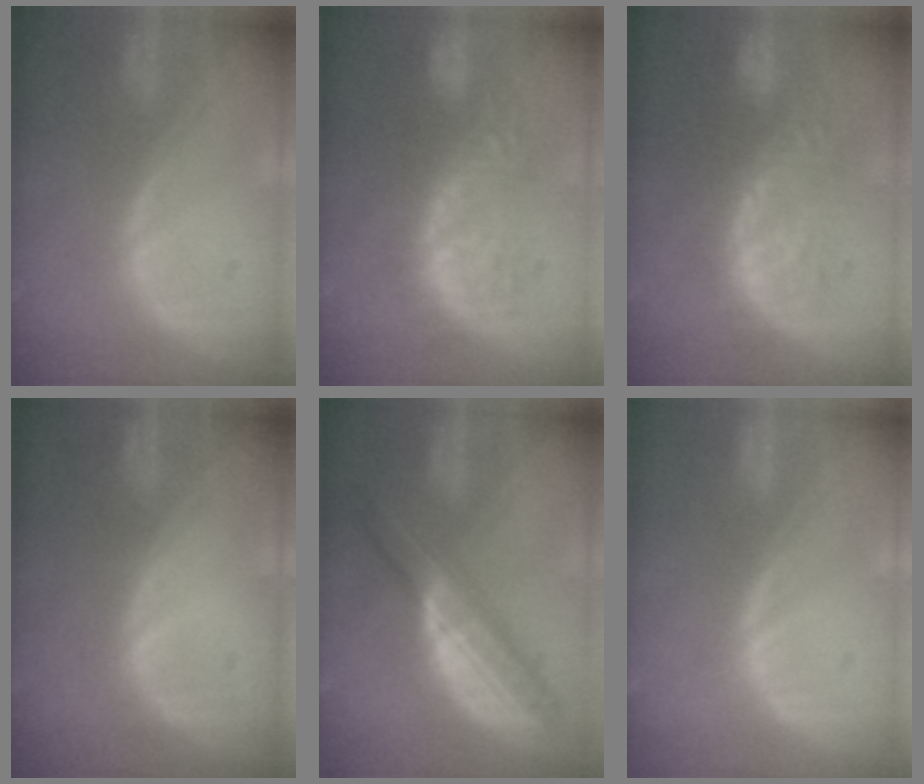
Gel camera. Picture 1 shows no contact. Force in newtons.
{"total": 9.0, "press": 8.7, "slide": 2.2}
{"total": 9.6, "press": 9.1, "slide": 3.0}
{"total": 0.0}
{"total": 8.5, "press": 8.4, "slide": 0.4}
{"total": 0.0}